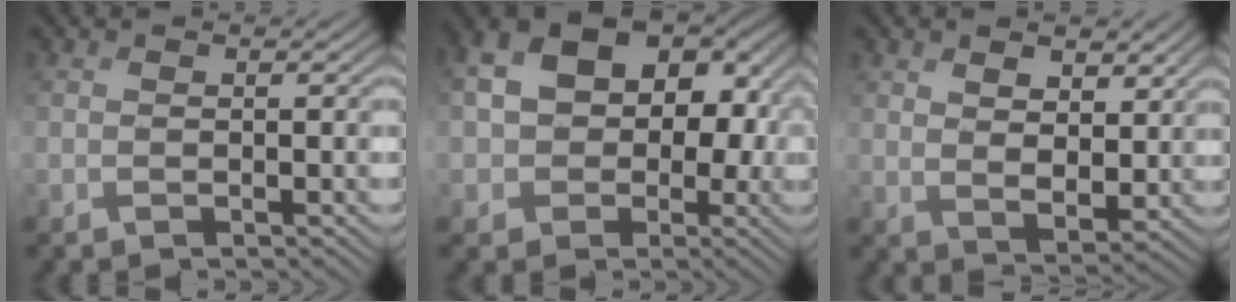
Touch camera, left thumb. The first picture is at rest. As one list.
[{"total": 13.6, "force": [1.1, 10.7, 8.4], "torque": [-0.150, 0.008, 0.017]}, {"total": 5.5, "force": [3.1, 3.2, 3.2], "torque": [-0.072, -0.016, 0.057]}]